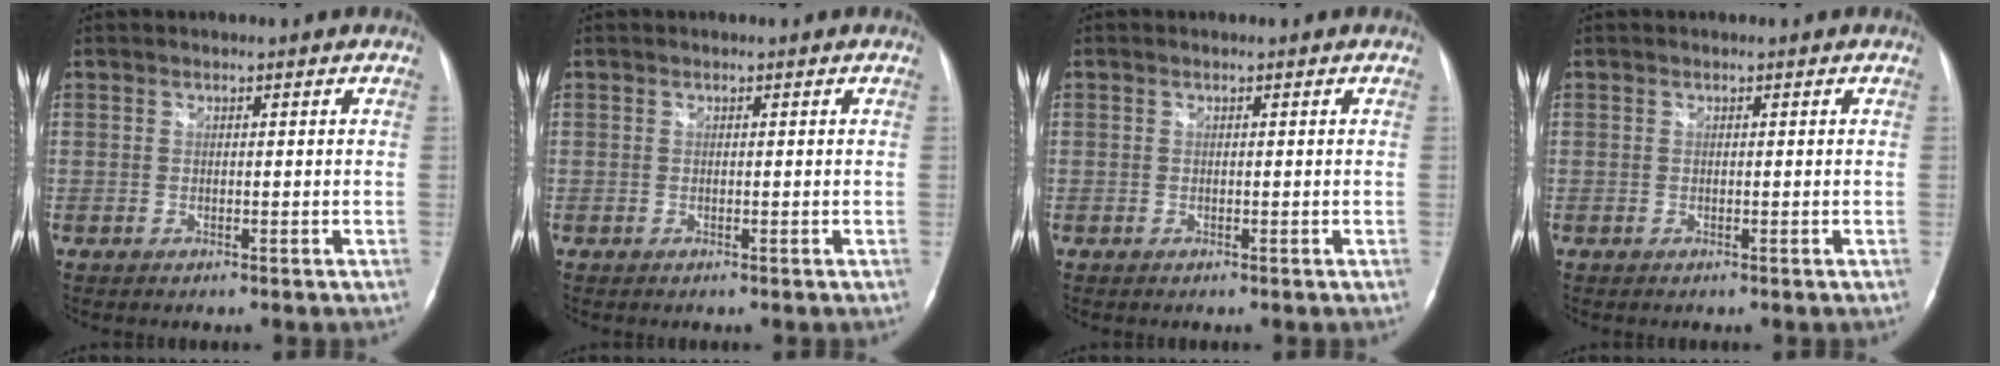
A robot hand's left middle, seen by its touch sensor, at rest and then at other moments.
{"total": 0.0}
{"total": 0.0}
{"total": 0.0}